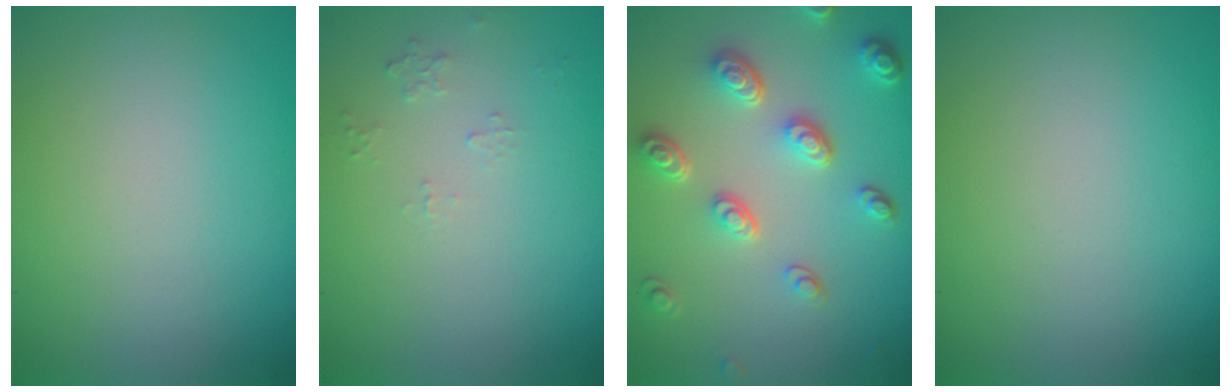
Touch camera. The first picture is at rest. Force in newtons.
{"total": 0.6, "press": 0.4, "slide": 0.5}
{"total": 4.9, "press": 3.7, "slide": 3.2}
{"total": 0.0}